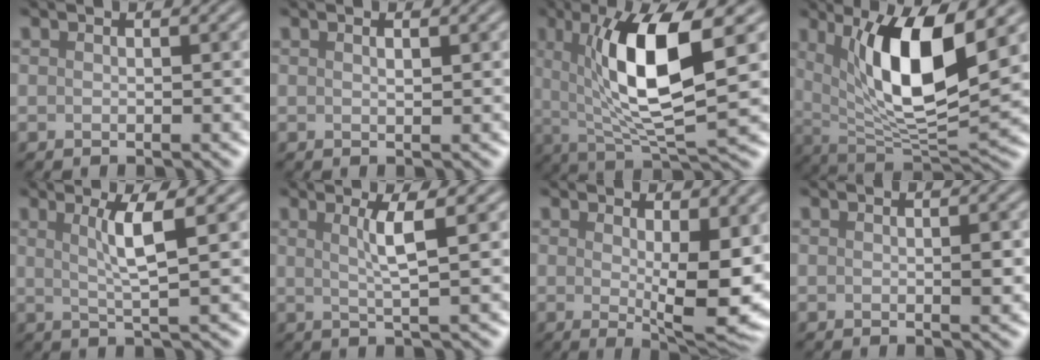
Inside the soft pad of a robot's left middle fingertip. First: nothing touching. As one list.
[{"total": 0.7, "force": [0.4, 0.1, 0.5], "torque": [-0.008, 0.001, 0.008]}, {"total": 9.8, "force": [2.0, 2.6, 9.2], "torque": [-0.149, -0.008, 0.040]}, {"total": 9.8, "force": [3.0, 3.0, 8.8], "torque": [-0.143, -0.017, 0.058]}, {"total": 3.6, "force": [1.2, 0.4, 3.4], "torque": [-0.059, 0.001, 0.024]}, {"total": 3.0, "force": [1.0, 0.5, 2.9], "torque": [-0.047, 0.002, 0.017]}, {"total": 7.0, "force": [0.5, 2.0, 6.7], "torque": [-0.105, -0.020, 0.018]}, {"total": 1.1, "force": [0.0, 0.2, 1.1], "torque": [-0.016, -0.002, 0.001]}]